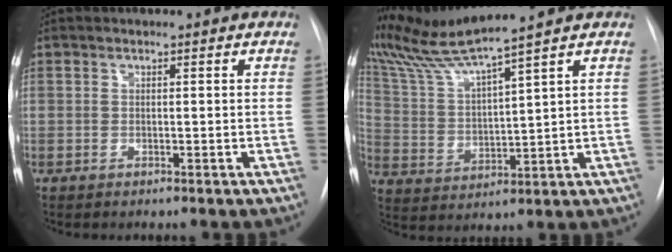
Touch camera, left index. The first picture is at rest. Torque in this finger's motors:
{"motor_torque": [1.07, -1.07, 0.25, 0.13]}